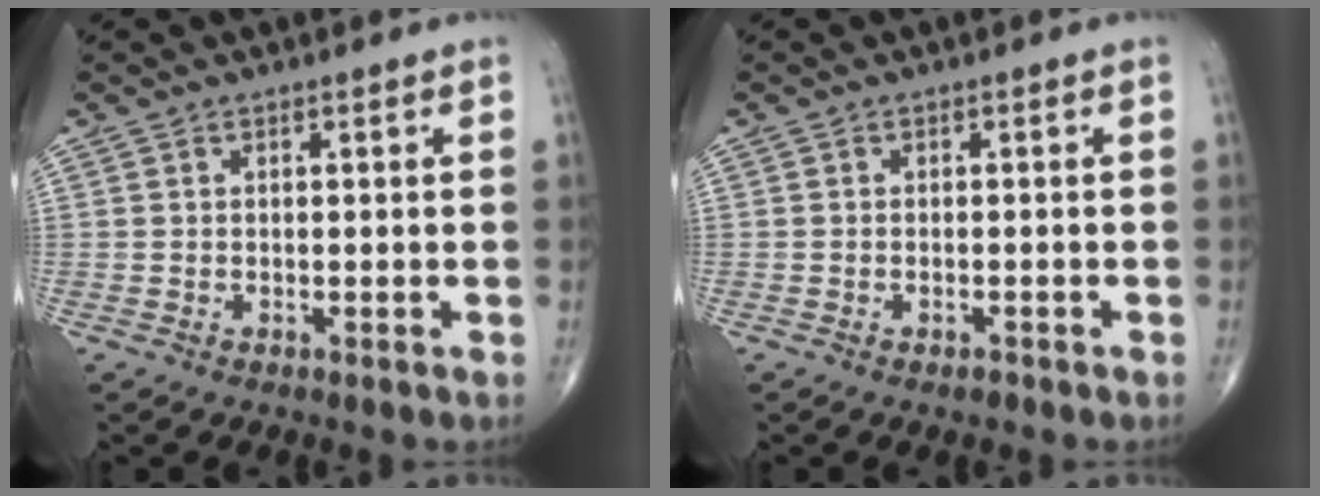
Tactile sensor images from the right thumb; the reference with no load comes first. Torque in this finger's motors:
{"motor_torque": [-0.11, -0.18, -0.14, -0.08, 0.07]}